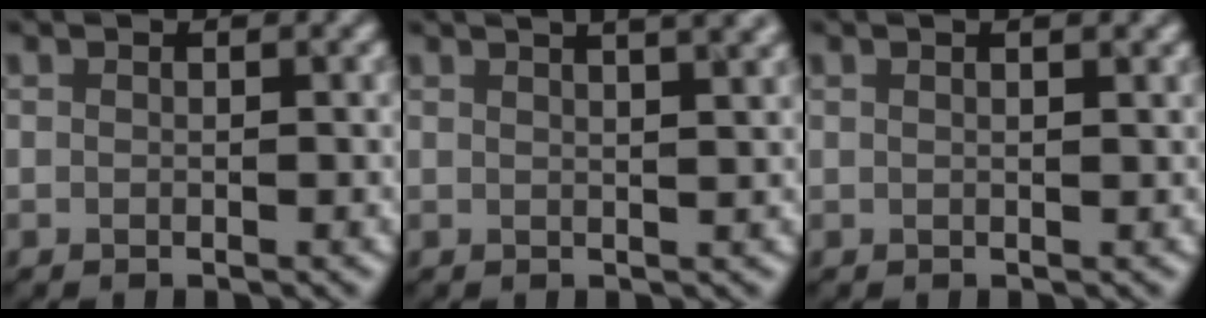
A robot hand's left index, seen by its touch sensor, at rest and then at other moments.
{"total": 8.6, "force": [5.2, 3.8, 5.7], "torque": [-0.012, 0.059, 0.024]}
{"total": 2.9, "force": [1.8, 1.2, 2.0], "torque": [-0.008, 0.008, -0.001]}